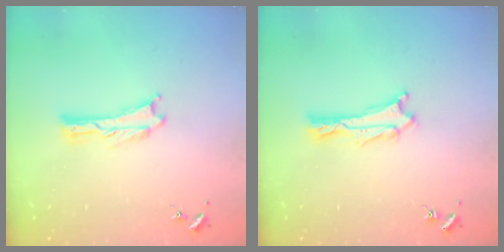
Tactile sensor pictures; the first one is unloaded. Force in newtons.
{"total": 0.9, "press": 0.9, "slide": 0.2}